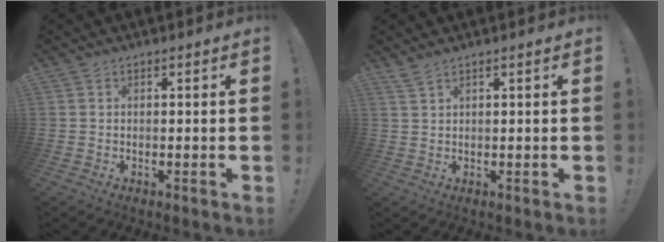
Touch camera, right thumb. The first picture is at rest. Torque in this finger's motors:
{"motor_torque": [-0.37, 0.00, -0.03, -0.15, 0.00]}